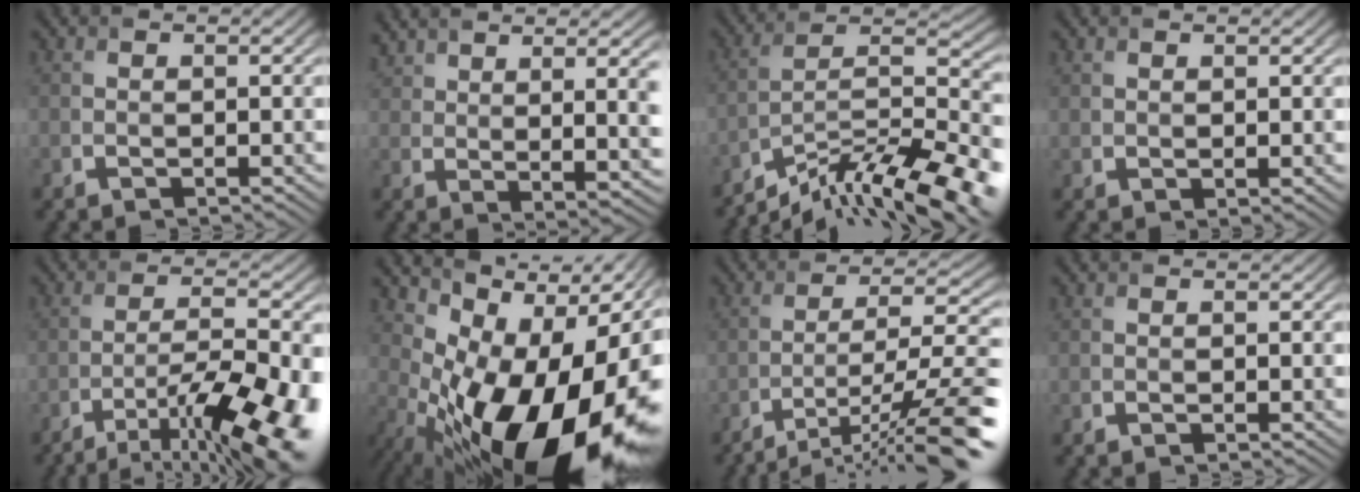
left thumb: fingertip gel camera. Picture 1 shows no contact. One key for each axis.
{"total": 9.8, "fx": 4.6, "fy": 3.1, "fz": 8.1, "tx": -0.133, "ty": 0.014, "tz": 0.080}
{"total": 14.9, "fx": -11.3, "fy": 3.5, "fz": 9.0, "tx": -0.169, "ty": 0.001, "tz": -0.190}
{"total": 1.0, "fx": 0.9, "fy": 0.3, "fz": 0.4, "tx": -0.012, "ty": -0.002, "tz": 0.023}
{"total": 13.8, "fx": -8.1, "fy": 3.6, "fz": 10.6, "tx": -0.187, "ty": -0.012, "tz": -0.119}
{"total": 18.4, "fx": -2.9, "fy": 10.3, "fz": 15.0, "tx": -0.206, "ty": -0.021, "tz": -0.032}
{"total": 13.3, "fx": -8.4, "fy": 3.2, "fz": 9.8, "tx": -0.164, "ty": 0.002, "tz": -0.127}
{"total": 0.0}